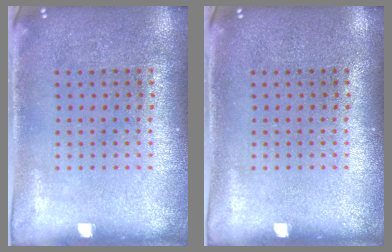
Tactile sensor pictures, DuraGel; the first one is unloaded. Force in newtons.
{"total": 0.0}